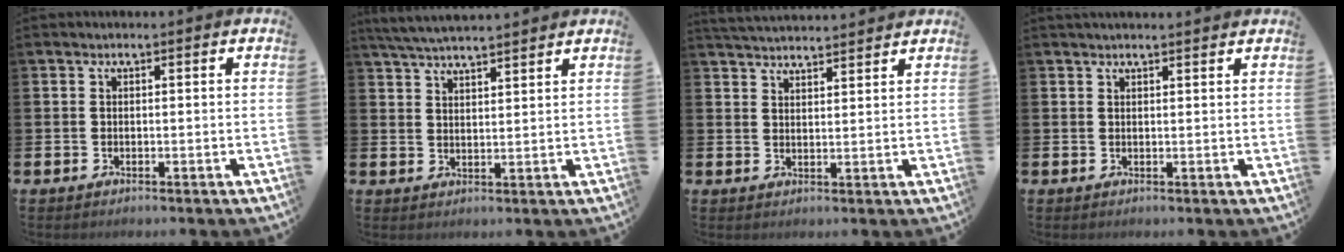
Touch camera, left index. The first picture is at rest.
{"total": 4.8, "force": [4.7, 0.2, 1.0], "torque": [-0.034, -0.018, 0.086]}
{"total": 3.8, "force": [3.8, 0.1, 0.1], "torque": [-0.013, -0.020, 0.069]}
{"total": 1.3, "force": [1.2, 0.0, 0.2], "torque": [0.001, -0.004, 0.021]}